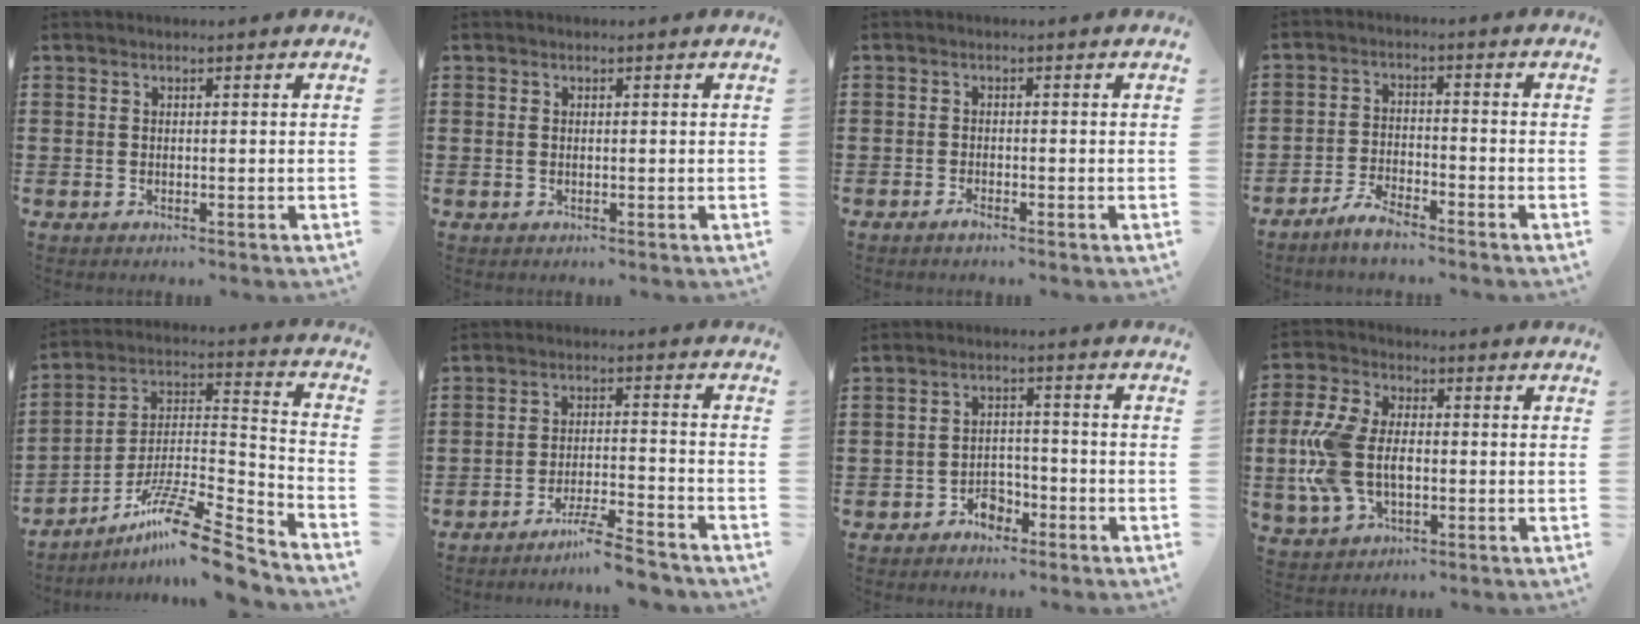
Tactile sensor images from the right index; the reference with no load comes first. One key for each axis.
{"total": 0.7, "fx": 0.0, "fy": 0.4, "fz": 0.5, "tx": -0.012, "ty": 0.002, "tz": 0.000}
{"total": 1.3, "fx": -1.1, "fy": 0.3, "fz": 0.6, "tx": -0.014, "ty": -0.005, "tz": -0.020}
{"total": 4.2, "fx": -3.8, "fy": 0.9, "fz": 1.4, "tx": -0.032, "ty": 0.010, "tz": -0.077}
{"total": 13.7, "fx": -10.5, "fy": 1.4, "fz": 8.7, "tx": -0.149, "ty": 0.024, "tz": -0.198}
{"total": 5.8, "fx": -5.2, "fy": 0.0, "fz": 2.7, "tx": -0.053, "ty": -0.009, "tz": -0.098}
{"total": 3.5, "fx": -2.8, "fy": 1.9, "fz": 1.1, "tx": -0.022, "ty": 0.009, "tz": -0.054}
{"total": 9.7, "fx": -1.0, "fy": 6.0, "fz": 7.5, "tx": -0.203, "ty": -0.006, "tz": -0.029}